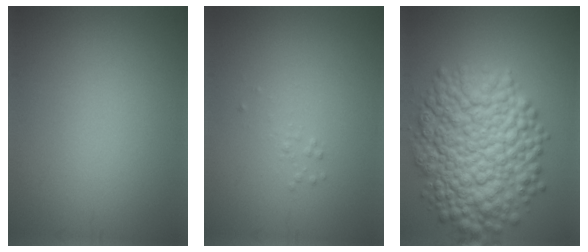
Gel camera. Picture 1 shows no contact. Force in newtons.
{"total": 0.5, "press": 0.5, "slide": 0.0}
{"total": 11.9, "press": 11.9, "slide": 0.3}